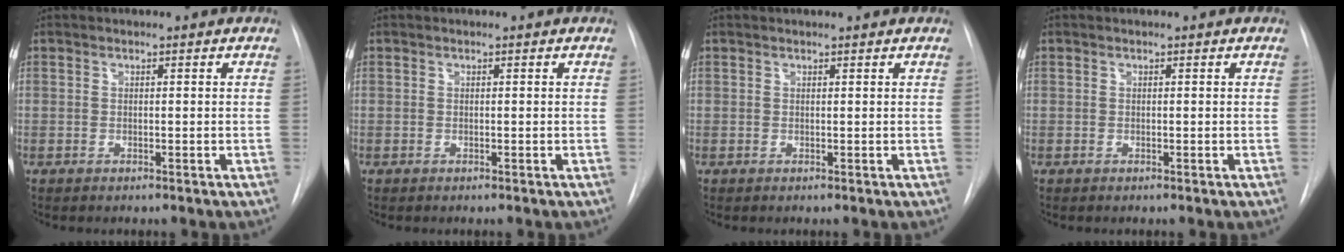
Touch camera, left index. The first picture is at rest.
{"total": 0.0}
{"total": 1.6, "force": [1.6, 0.0, 0.3], "torque": [-0.008, 0.014, 0.021]}
{"total": 0.0}